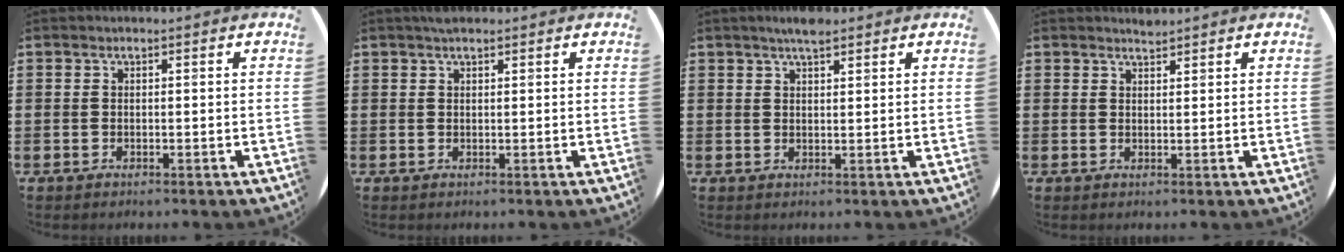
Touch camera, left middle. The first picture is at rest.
{"total": 1.0, "force": [0.9, 0.3, 0.4], "torque": [-0.009, 0.002, 0.017]}
{"total": 2.6, "force": [2.2, 0.5, 1.3], "torque": [-0.028, 0.004, 0.040]}
{"total": 1.2, "force": [1.2, 0.0, -0.1], "torque": [0.000, -0.001, 0.024]}